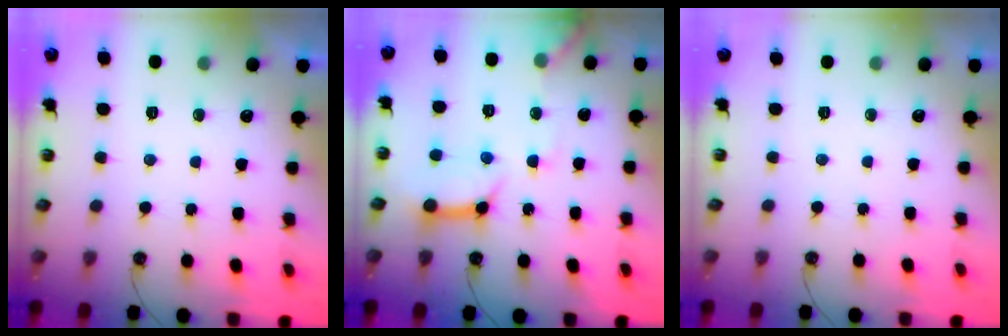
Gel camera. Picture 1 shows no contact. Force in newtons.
{"total": 13.4, "press": 13.4, "slide": 1.3}
{"total": 0.0}